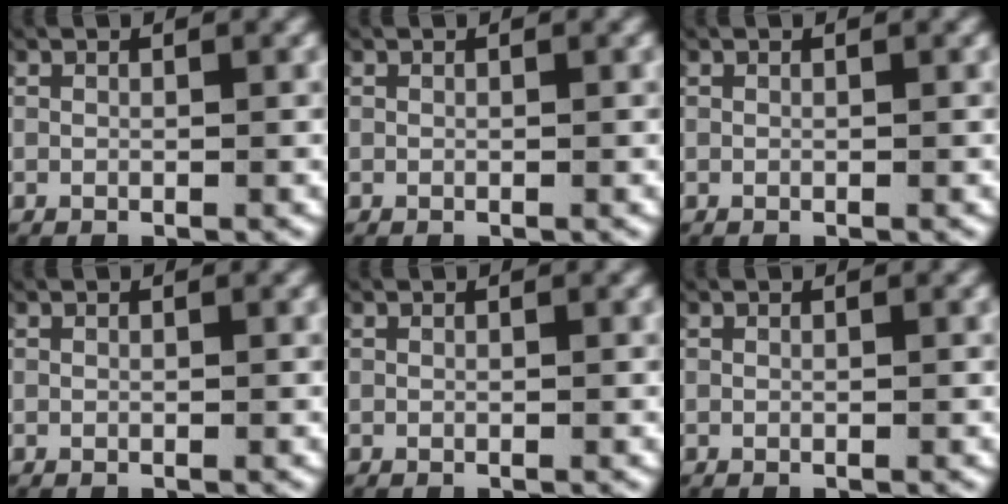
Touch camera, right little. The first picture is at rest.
{"total": 0.0}
{"total": 0.0}
{"total": 0.0}
{"total": 0.0}
{"total": 0.0}